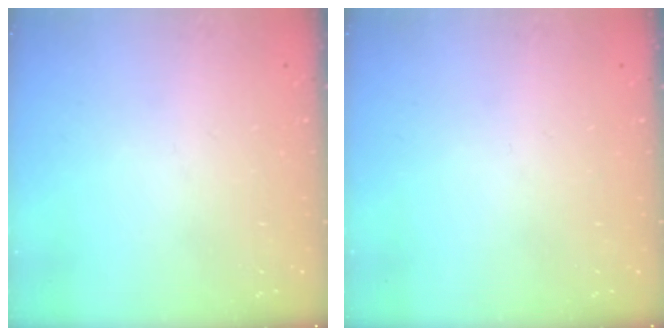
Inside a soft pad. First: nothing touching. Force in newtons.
{"total": 0.0}